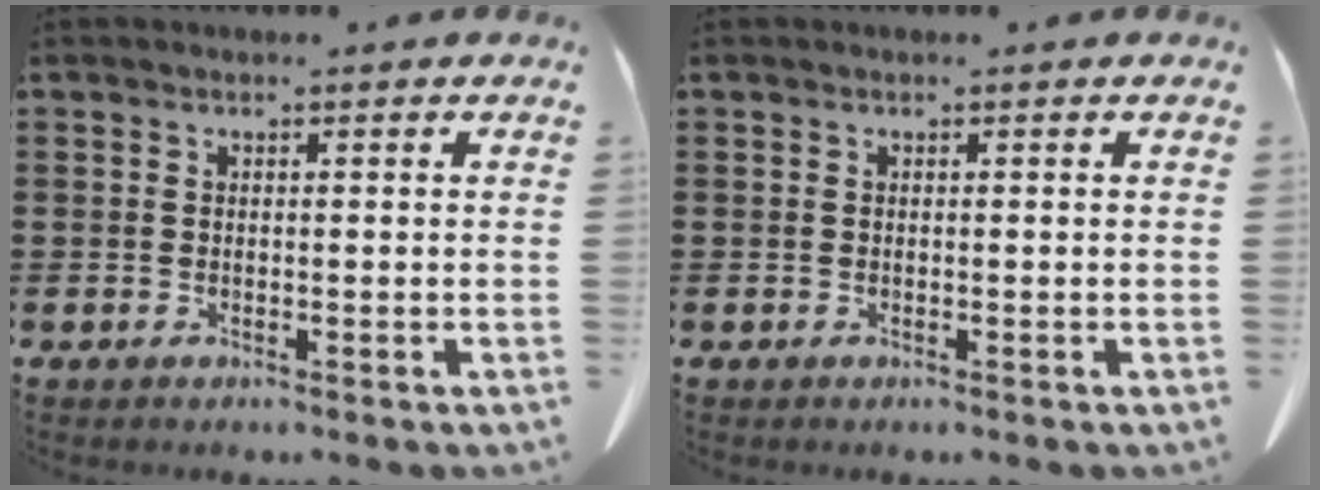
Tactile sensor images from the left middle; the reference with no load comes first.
{"total": 0.0}